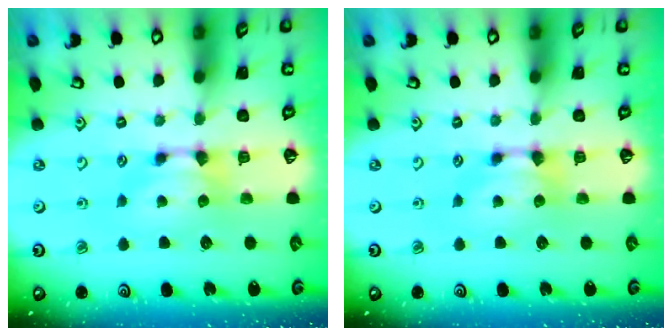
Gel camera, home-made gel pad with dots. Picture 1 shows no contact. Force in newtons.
{"total": 0.0}